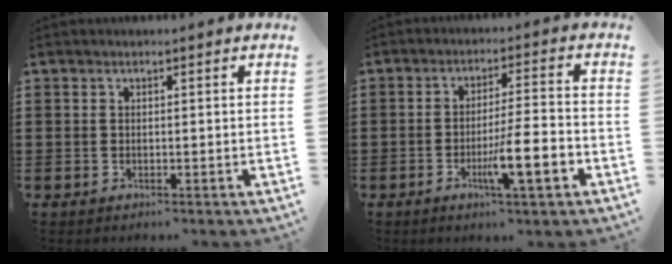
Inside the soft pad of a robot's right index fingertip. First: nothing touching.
{"total": 7.9, "force": [-3.2, 1.1, 7.1], "torque": [-0.119, -0.003, -0.053]}